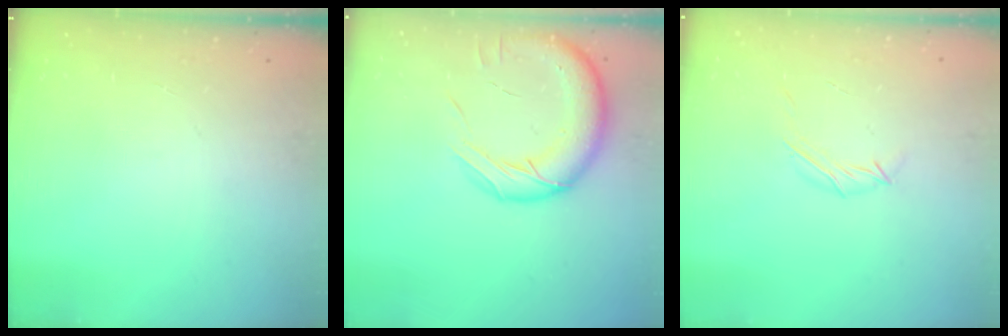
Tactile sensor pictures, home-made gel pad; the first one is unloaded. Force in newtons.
{"total": 16.1, "press": 15.8, "slide": 3.0}
{"total": 4.5, "press": 4.4, "slide": 0.9}